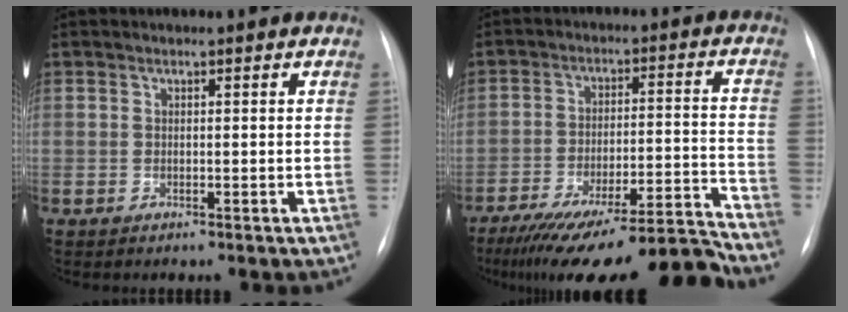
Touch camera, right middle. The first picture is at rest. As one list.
[{"total": 19.4, "force": [-17.3, -0.2, 8.8], "torque": [-0.122, 0.006, -0.265]}]